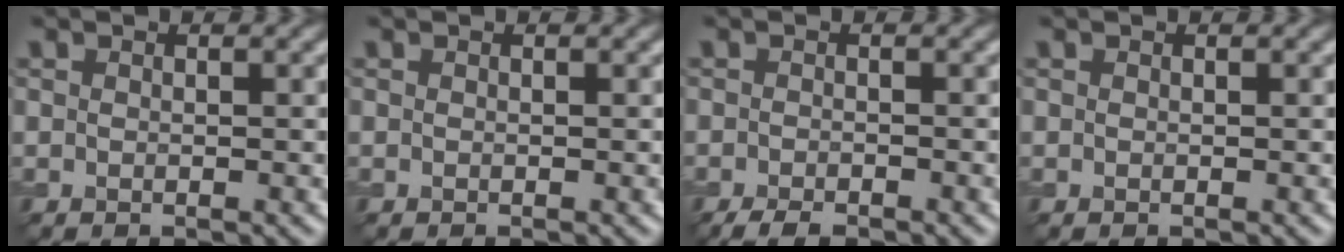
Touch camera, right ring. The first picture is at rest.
{"total": 0.0}
{"total": 2.4, "force": [-1.9, 0.7, 1.3], "torque": [-0.025, -0.003, -0.035]}
{"total": 0.0}